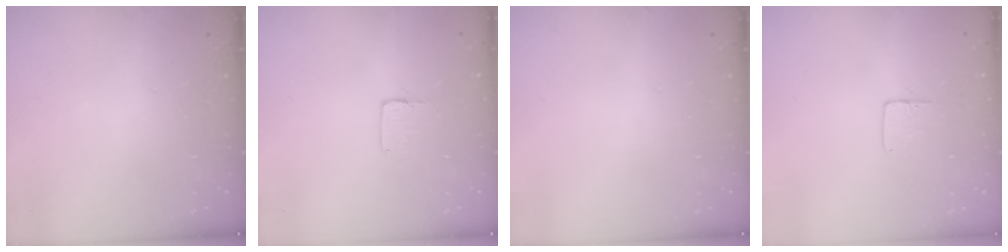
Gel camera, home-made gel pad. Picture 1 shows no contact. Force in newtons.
{"total": 2.0, "press": 2.0, "slide": 0.0}
{"total": 0.0}
{"total": 5.8, "press": 5.8, "slide": 0.4}